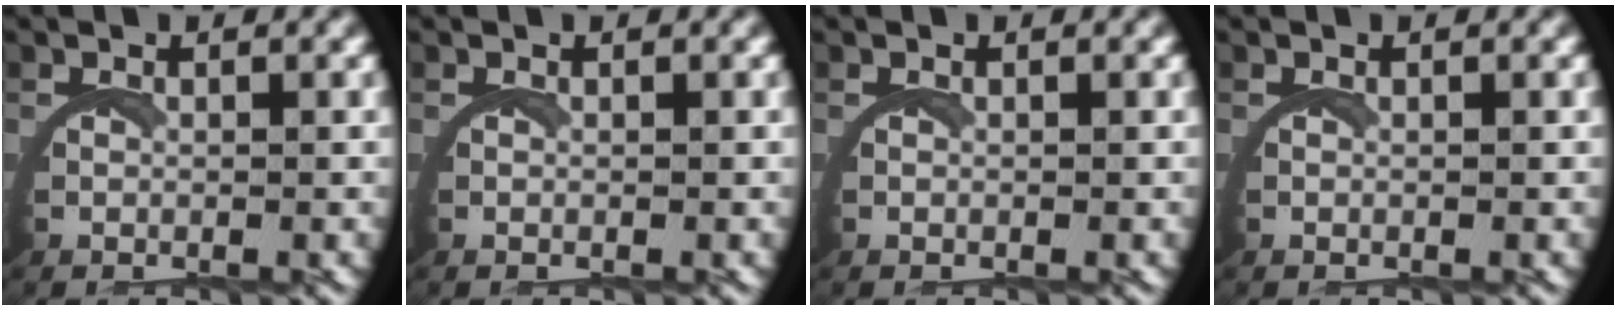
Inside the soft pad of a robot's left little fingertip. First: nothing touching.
{"total": 0.0}
{"total": 0.0}
{"total": 0.0}